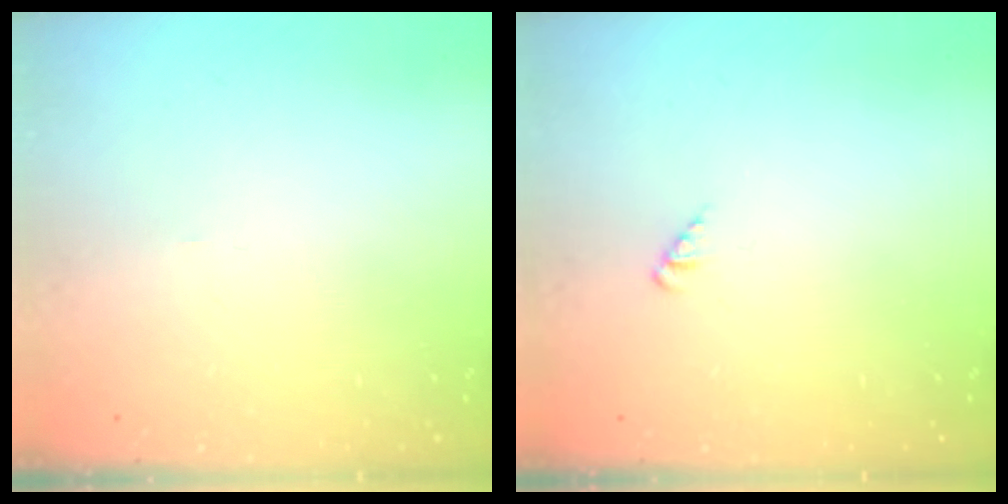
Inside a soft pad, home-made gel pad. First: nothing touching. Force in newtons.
{"total": 1.4, "press": 1.4, "slide": 0.3}